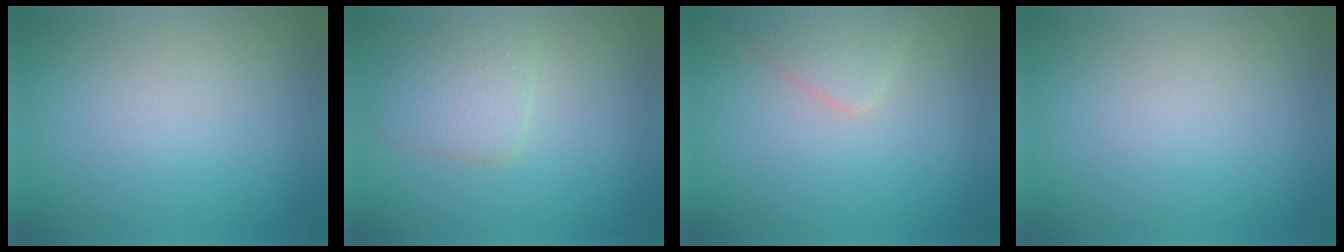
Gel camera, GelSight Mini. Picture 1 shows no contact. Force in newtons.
{"total": 3.0, "press": 3.0, "slide": 0.1}
{"total": 2.4, "press": 2.3, "slide": 0.2}
{"total": 0.0}